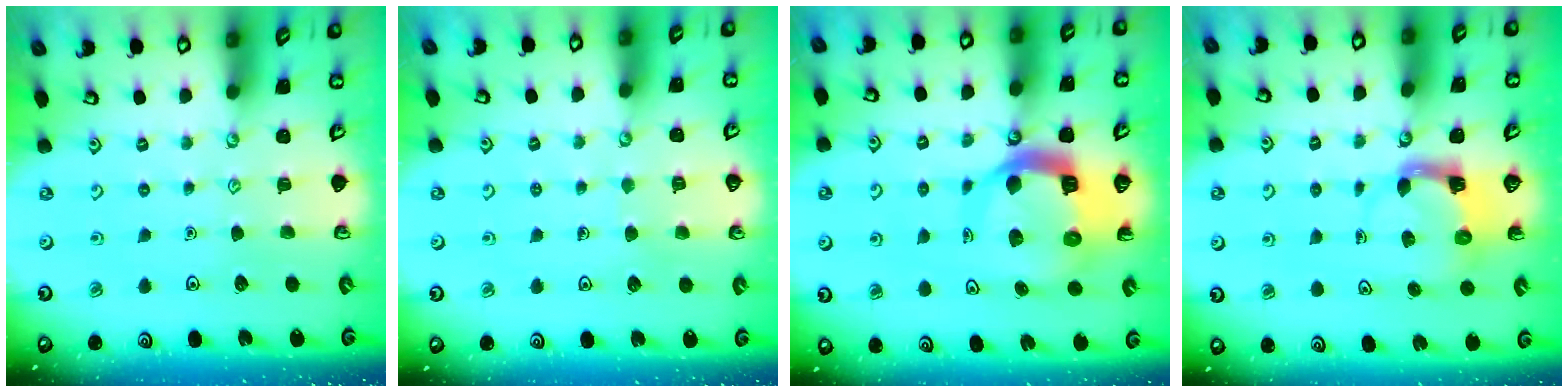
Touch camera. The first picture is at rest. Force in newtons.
{"total": 4.4, "press": 4.4, "slide": 0.3}
{"total": 11.9, "press": 11.8, "slide": 1.4}
{"total": 3.5, "press": 3.5, "slide": 0.5}